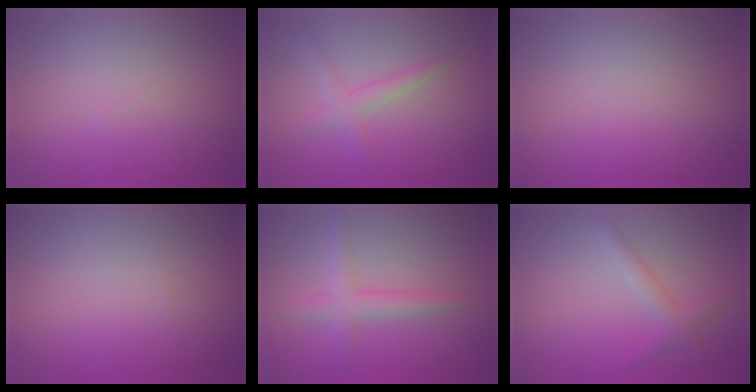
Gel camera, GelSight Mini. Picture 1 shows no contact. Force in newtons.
{"total": 2.0, "press": 1.9, "slide": 0.2}
{"total": 0.0}
{"total": 0.0}
{"total": 2.7, "press": 2.7, "slide": 0.2}
{"total": 1.8, "press": 1.8, "slide": 0.0}